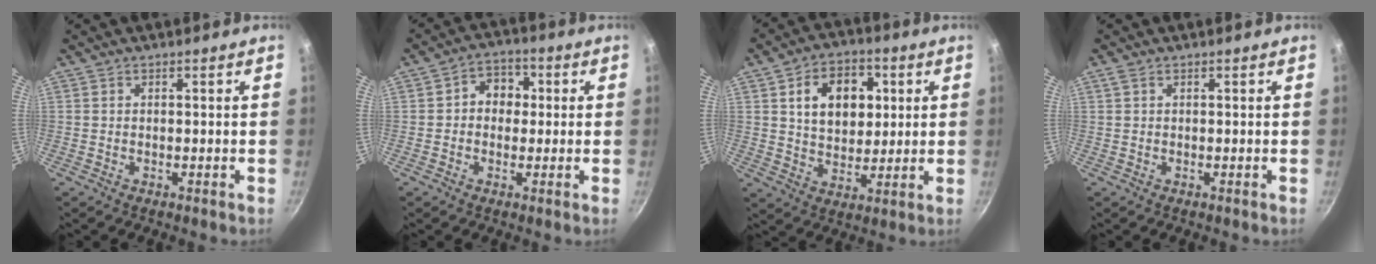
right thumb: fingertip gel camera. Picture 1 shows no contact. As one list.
[{"total": 6.4, "force": [0.4, 5.4, 3.5], "torque": [-0.008, 0.011, -0.005]}, {"total": 13.3, "force": [3.3, 9.5, 8.7], "torque": [-0.093, -0.004, 0.052]}, {"total": 0.7, "force": [0.4, 0.3, 0.5], "torque": [-0.010, 0.003, 0.009]}]